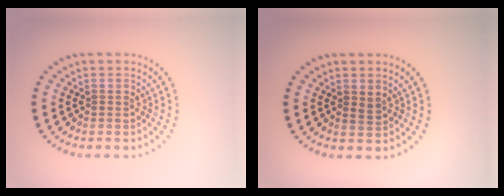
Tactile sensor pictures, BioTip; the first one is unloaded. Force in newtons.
{"total": 0.9, "press": 0.7, "slide": 0.6}